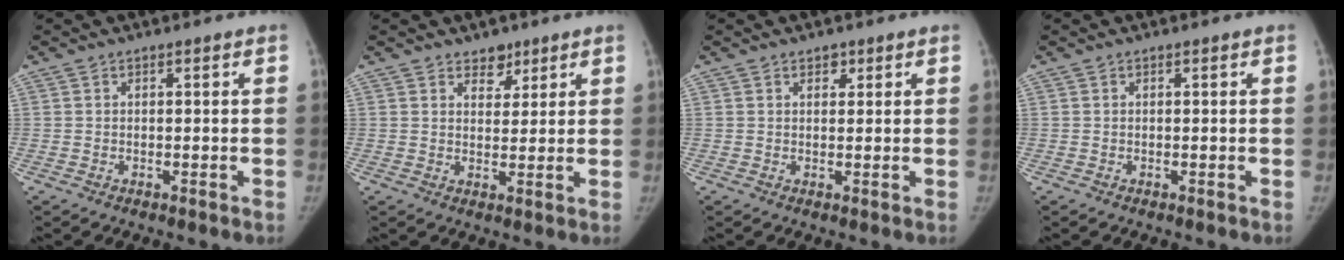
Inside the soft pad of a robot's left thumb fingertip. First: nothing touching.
{"total": 3.6, "force": [2.6, 2.2, 1.0], "torque": [0.009, -0.017, 0.040]}
{"total": 1.7, "force": [1.0, 1.1, 0.6], "torque": [0.003, -0.005, 0.013]}
{"total": 0.0}